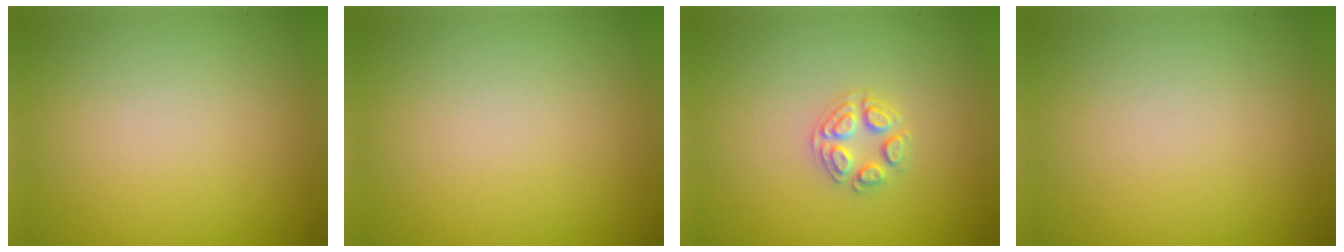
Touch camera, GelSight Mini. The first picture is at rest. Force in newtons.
{"total": 0.0}
{"total": 2.5, "press": 2.5, "slide": 0.3}
{"total": 0.0}